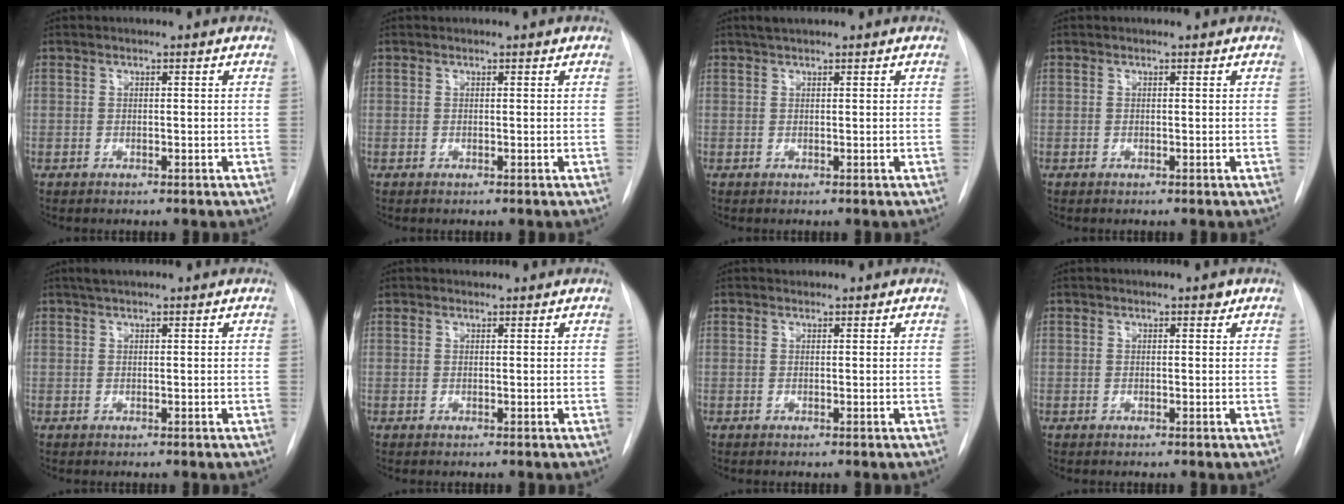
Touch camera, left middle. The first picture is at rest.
{"total": 0.5, "force": [0.4, 0.3, 0.1], "torque": [-0.008, 0.009, 0.008]}
{"total": 1.6, "force": [1.3, 0.2, 0.8], "torque": [-0.017, 0.010, 0.024]}
{"total": 0.0}
{"total": 1.6, "force": [1.3, 0.2, 0.9], "torque": [-0.018, 0.012, 0.023]}
{"total": 1.0, "force": [0.8, 0.5, -0.1], "torque": [-0.004, 0.015, 0.015]}
{"total": 0.6, "force": [0.5, 0.2, -0.1], "torque": [-0.004, 0.008, 0.009]}
{"total": 0.6, "force": [0.4, 0.3, 0.3], "torque": [-0.005, -0.001, 0.003]}